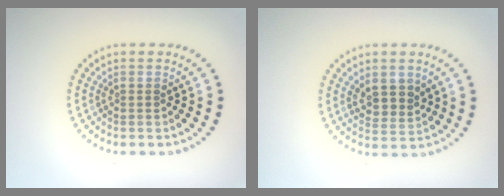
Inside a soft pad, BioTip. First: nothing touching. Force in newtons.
{"total": 2.6, "press": 2.3, "slide": 1.2}